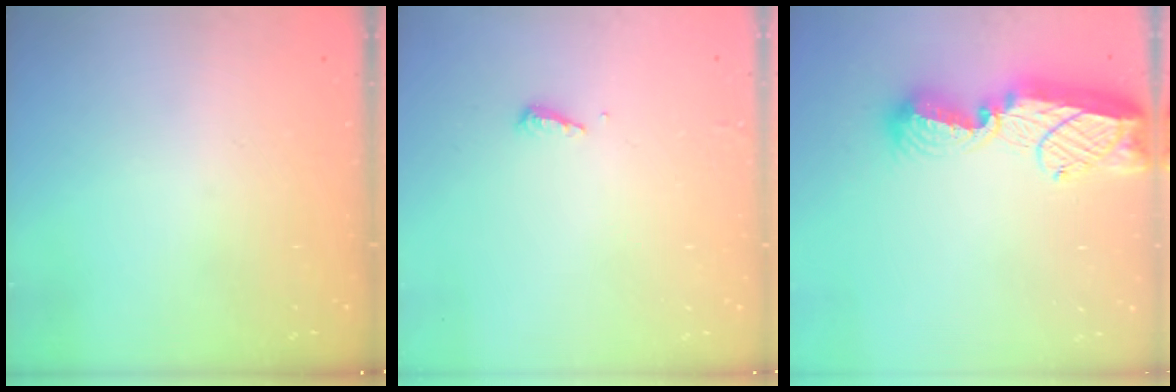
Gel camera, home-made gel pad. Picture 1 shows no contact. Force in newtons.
{"total": 5.1, "press": 5.1, "slide": 0.5}
{"total": 14.7, "press": 14.7, "slide": 1.1}